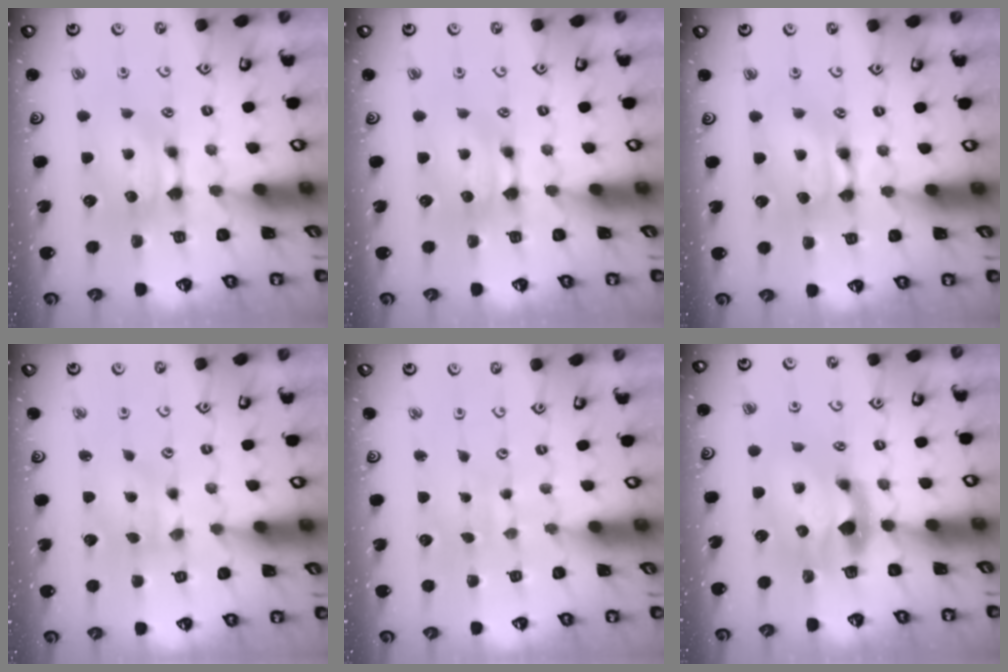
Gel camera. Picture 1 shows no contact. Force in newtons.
{"total": 0.0}
{"total": 1.9, "press": 1.9, "slide": 0.1}
{"total": 1.3, "press": 0.0, "slide": 1.3}
{"total": 5.7, "press": 5.7, "slide": 0.3}
{"total": 2.8, "press": 2.5, "slide": 1.3}